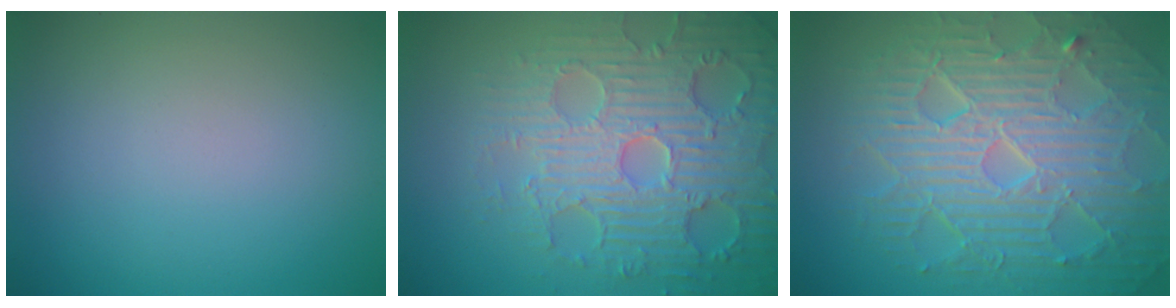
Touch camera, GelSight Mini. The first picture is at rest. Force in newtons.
{"total": 7.1, "press": 6.0, "slide": 3.9}
{"total": 10.4, "press": 6.8, "slide": 7.9}